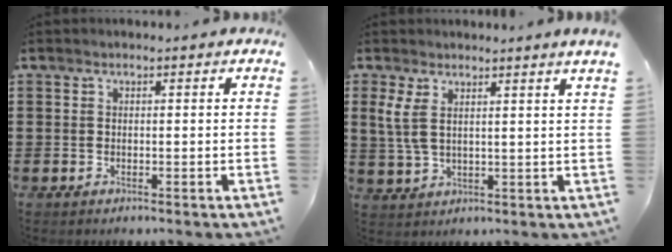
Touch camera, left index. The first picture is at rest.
{"total": 4.3, "force": [2.9, 0.7, 3.1], "torque": [-0.080, -0.006, 0.049]}